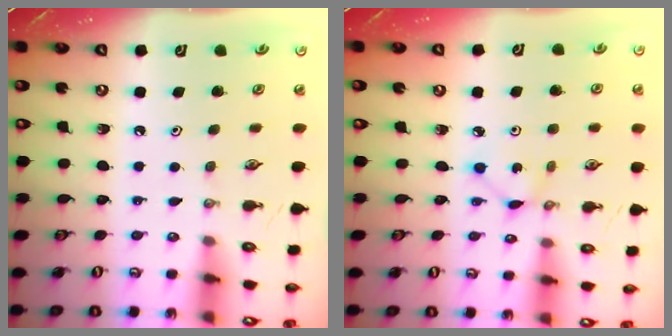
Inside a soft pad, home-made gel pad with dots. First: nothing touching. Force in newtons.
{"total": 2.0, "press": 1.9, "slide": 0.2}